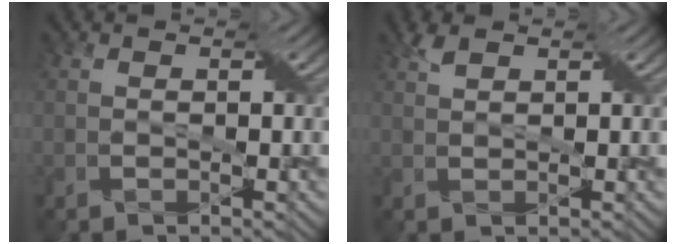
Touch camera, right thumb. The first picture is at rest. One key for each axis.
{"total": 1.7, "fx": 1.3, "fy": 0.5, "fz": 1.1, "tx": -0.027, "ty": 0.007, "tz": 0.024}